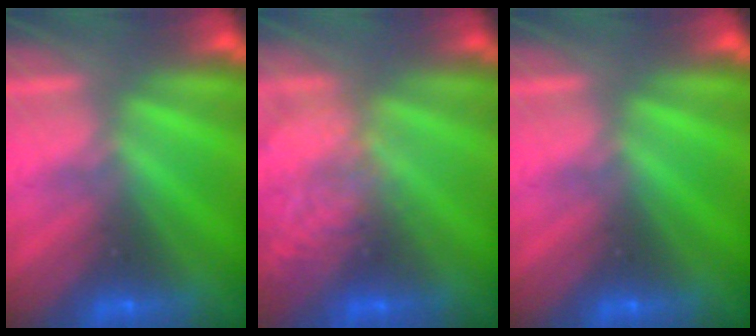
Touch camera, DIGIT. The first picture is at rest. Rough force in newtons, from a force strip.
{"total": 2.1}
{"total": 0.0}